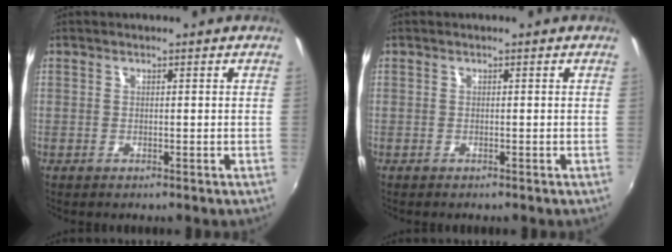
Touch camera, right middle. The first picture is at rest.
{"total": 0.0}